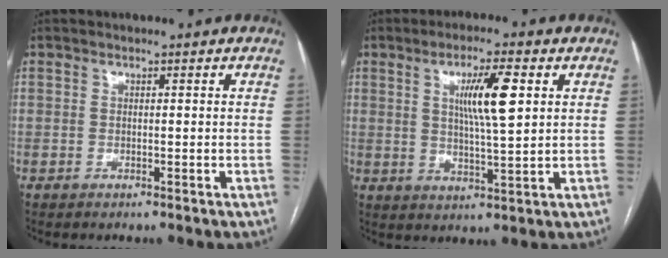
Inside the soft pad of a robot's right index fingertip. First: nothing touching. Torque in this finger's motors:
{"motor_torque": [0.72, 0.52, 0.23, 0.12]}